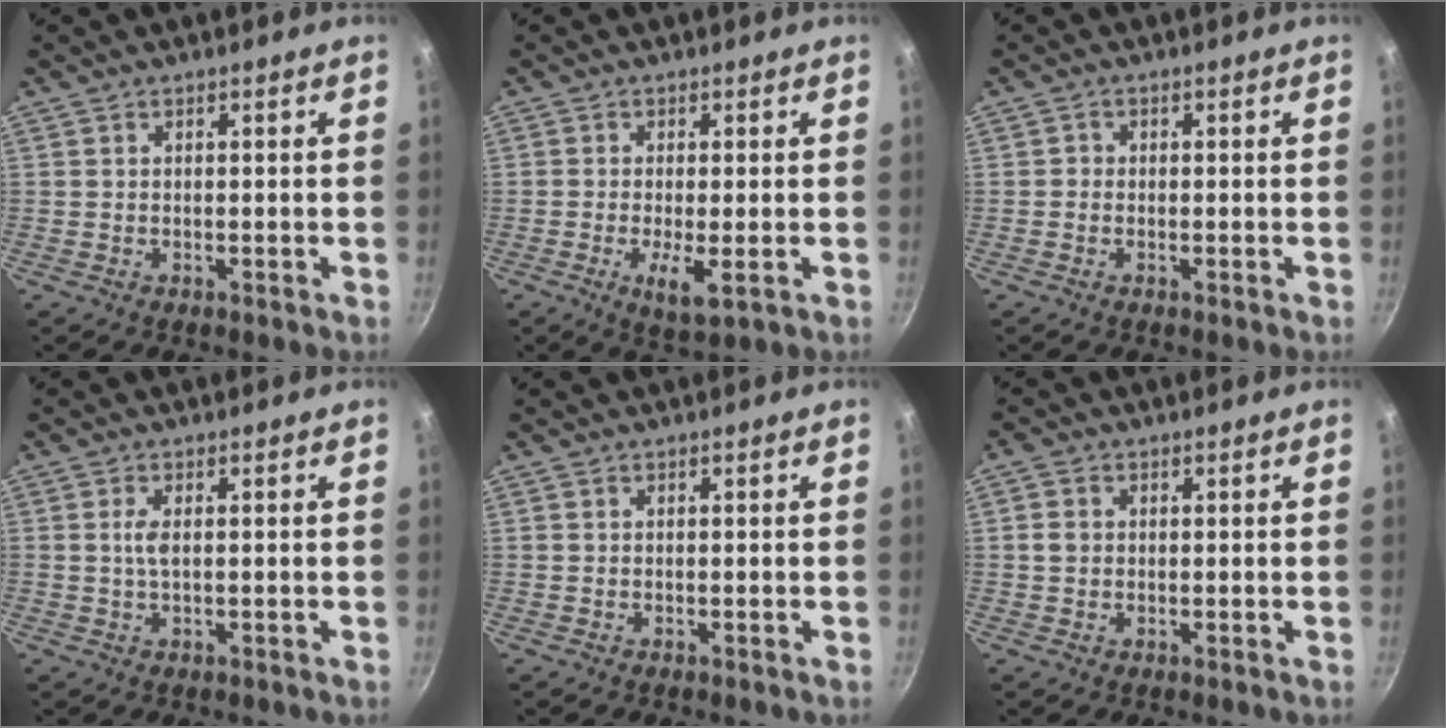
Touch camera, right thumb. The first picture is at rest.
{"total": 4.9, "force": [-1.3, 1.2, 4.6], "torque": [-0.089, -0.010, -0.018]}
{"total": 0.8, "force": [-0.4, 0.7, 0.1], "torque": [0.001, 0.002, -0.009]}
{"total": 2.4, "force": [0.3, 0.9, 2.2], "torque": [-0.051, 0.002, 0.004]}
{"total": 0.0}
{"total": 2.5, "force": [0.2, 2.1, 1.3], "torque": [-0.018, 0.004, 0.000]}